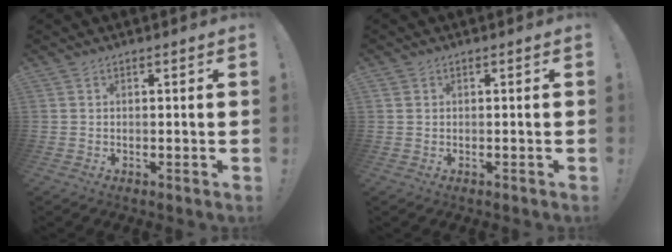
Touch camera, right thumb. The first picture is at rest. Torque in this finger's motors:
{"motor_torque": [0.08, -0.14, -0.04, 0.22, 0.01]}